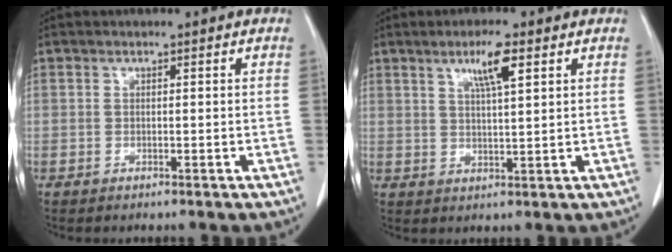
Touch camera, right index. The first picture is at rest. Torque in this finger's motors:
{"motor_torque": [0.35, 0.09, 0.12, 0.09]}